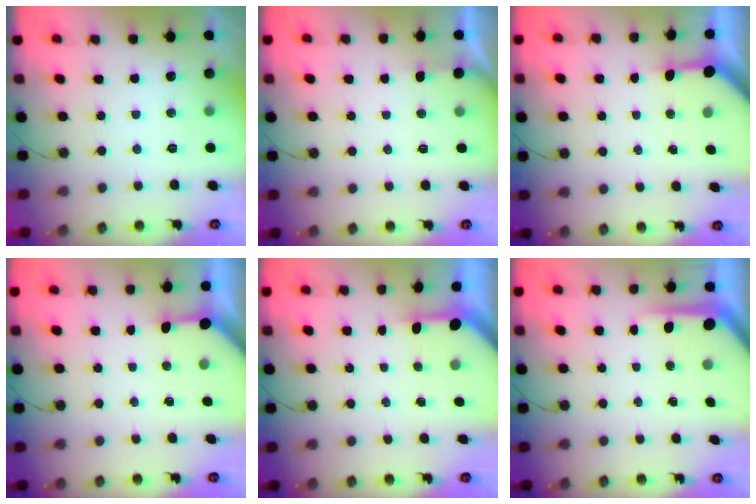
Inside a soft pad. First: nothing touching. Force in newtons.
{"total": 1.3, "press": 1.2, "slide": 0.2}
{"total": 3.4, "press": 3.4, "slide": 0.4}
{"total": 3.2, "press": 3.2, "slide": 0.3}
{"total": 3.0, "press": 3.0, "slide": 0.3}
{"total": 5.1, "press": 5.1, "slide": 0.5}